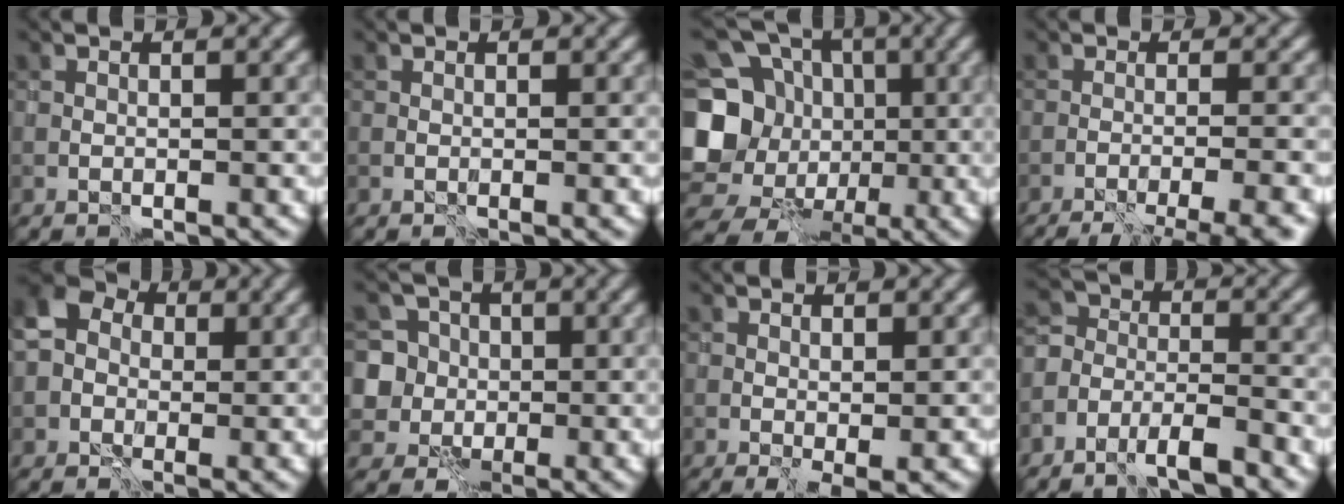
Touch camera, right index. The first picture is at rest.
{"total": 1.0, "force": [-0.2, -0.8, -0.5], "torque": [0.013, 0.001, -0.003]}
{"total": 12.6, "force": [-1.7, 11.1, 5.8], "torque": [-0.135, 0.009, -0.041]}
{"total": 9.7, "force": [-8.3, 1.5, 4.9], "torque": [-0.041, 0.000, -0.089]}
{"total": 8.1, "force": [0.5, 7.4, 3.3], "torque": [-0.075, 0.023, -0.032]}
{"total": 6.7, "force": [1.2, 6.4, 1.6], "torque": [-0.043, 0.033, 0.007]}
{"total": 1.5, "force": [0.0, 0.4, 1.4], "torque": [-0.027, -0.006, 0.001]}
{"total": 4.1, "force": [-3.5, 1.3, 1.7], "torque": [-0.021, 0.011, -0.075]}